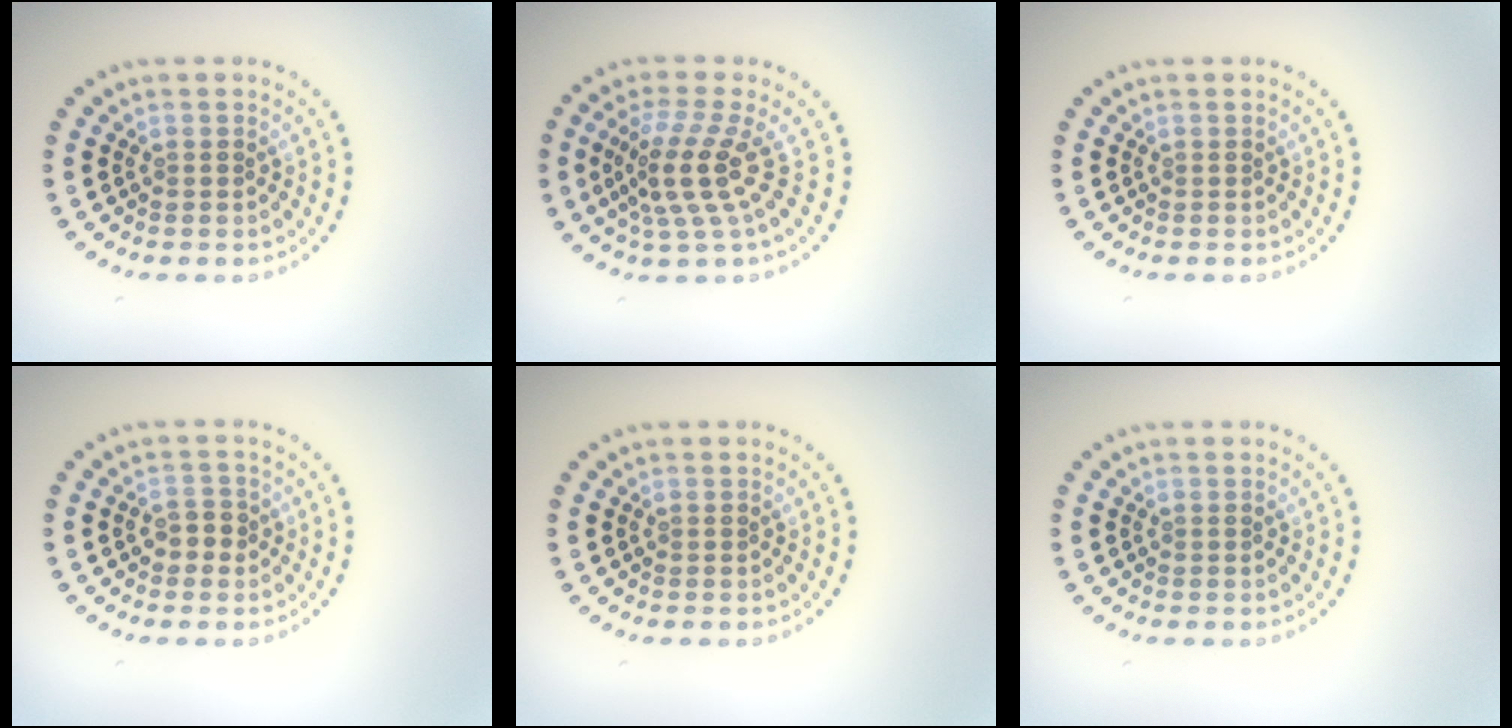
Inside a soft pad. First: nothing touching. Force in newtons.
{"total": 4.1, "press": 2.9, "slide": 3.0}
{"total": 0.0}
{"total": 1.9, "press": 1.8, "slide": 0.6}
{"total": 0.0}
{"total": 0.0}